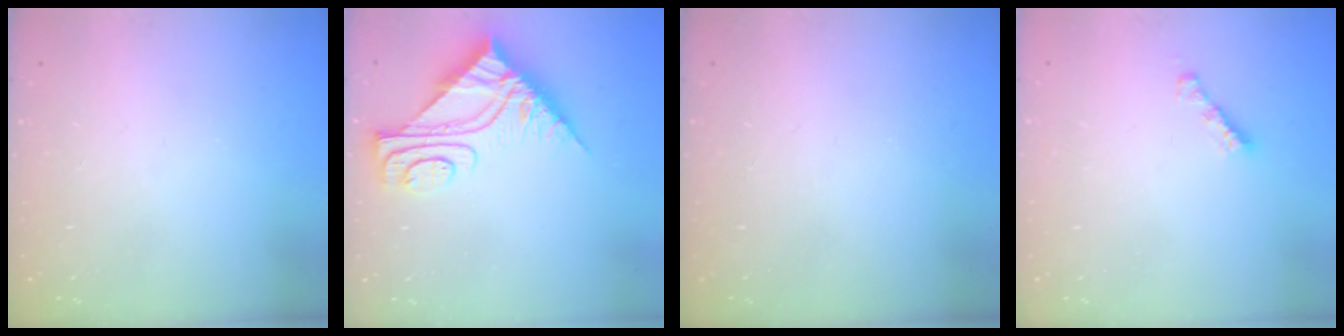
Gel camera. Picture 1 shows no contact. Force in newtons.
{"total": 11.3, "press": 11.2, "slide": 1.2}
{"total": 0.0}
{"total": 2.7, "press": 2.7, "slide": 0.3}